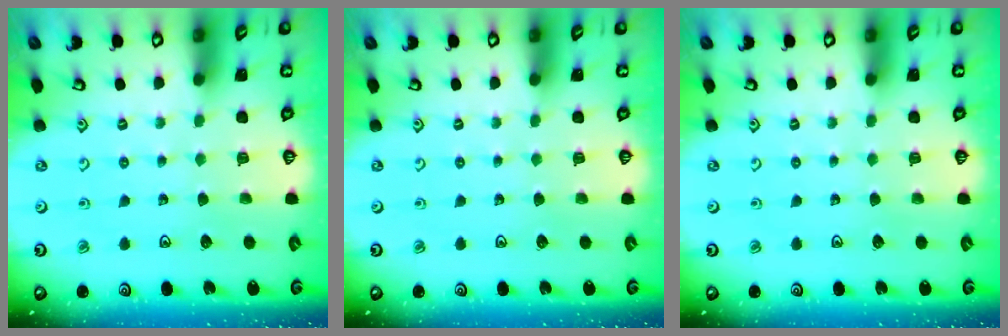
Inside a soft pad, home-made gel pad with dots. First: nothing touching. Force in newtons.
{"total": 0.0}
{"total": 0.0}